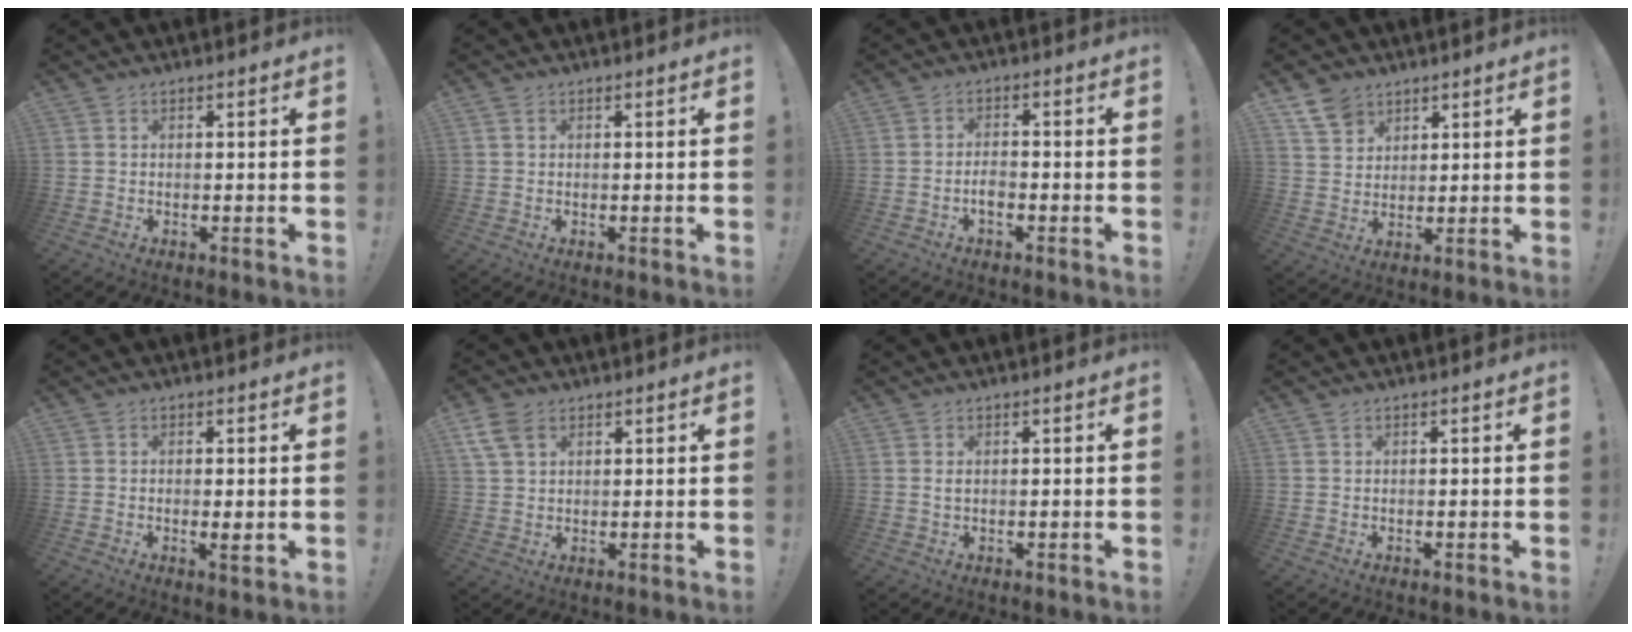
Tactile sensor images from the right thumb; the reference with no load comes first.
{"total": 0.9, "force": [0.5, 0.7, 0.2], "torque": [0.005, -0.001, 0.007]}
{"total": 3.2, "force": [-1.6, 1.5, 2.4], "torque": [-0.047, 0.003, -0.030]}
{"total": 7.1, "force": [5.1, 4.6, 1.6], "torque": [-0.028, -0.031, 0.102]}
{"total": 2.5, "force": [-0.1, 0.4, 2.4], "torque": [-0.036, -0.004, -0.002]}
{"total": 6.8, "force": [3.5, 4.4, 3.8], "torque": [-0.069, -0.007, 0.069]}
{"total": 1.1, "force": [0.3, 0.5, 0.9], "torque": [-0.011, 0.000, 0.004]}
{"total": 0.0}